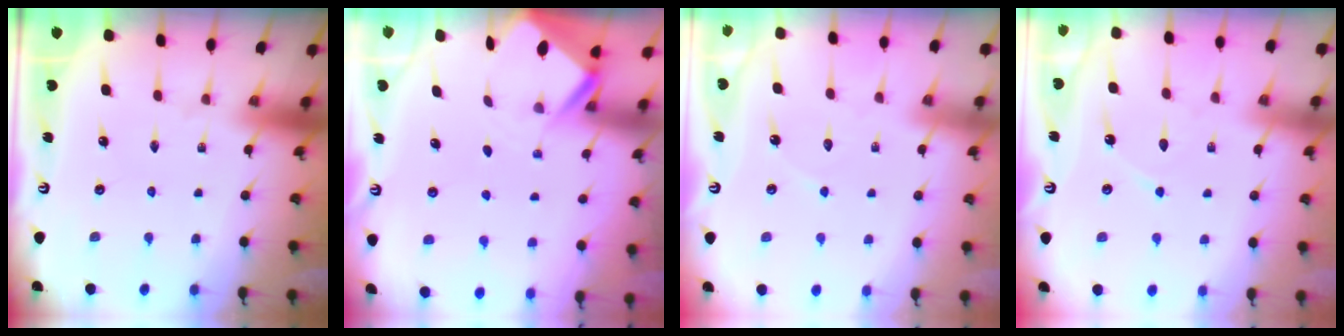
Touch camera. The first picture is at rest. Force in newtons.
{"total": 3.0, "press": 2.9, "slide": 0.3}
{"total": 3.0, "press": 3.0, "slide": 0.3}
{"total": 5.0, "press": 5.0, "slide": 0.6}